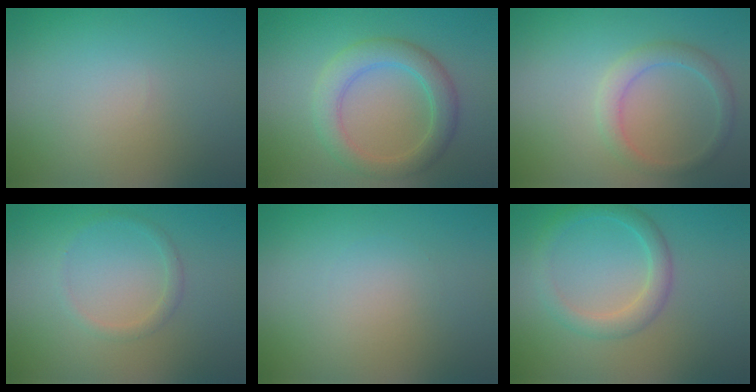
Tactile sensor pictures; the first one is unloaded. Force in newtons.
{"total": 4.2, "press": 4.2, "slide": 0.3}
{"total": 2.3, "press": 2.3, "slide": 0.2}
{"total": 1.2, "press": 1.2, "slide": 0.0}
{"total": 0.0}
{"total": 2.8, "press": 2.8, "slide": 0.1}